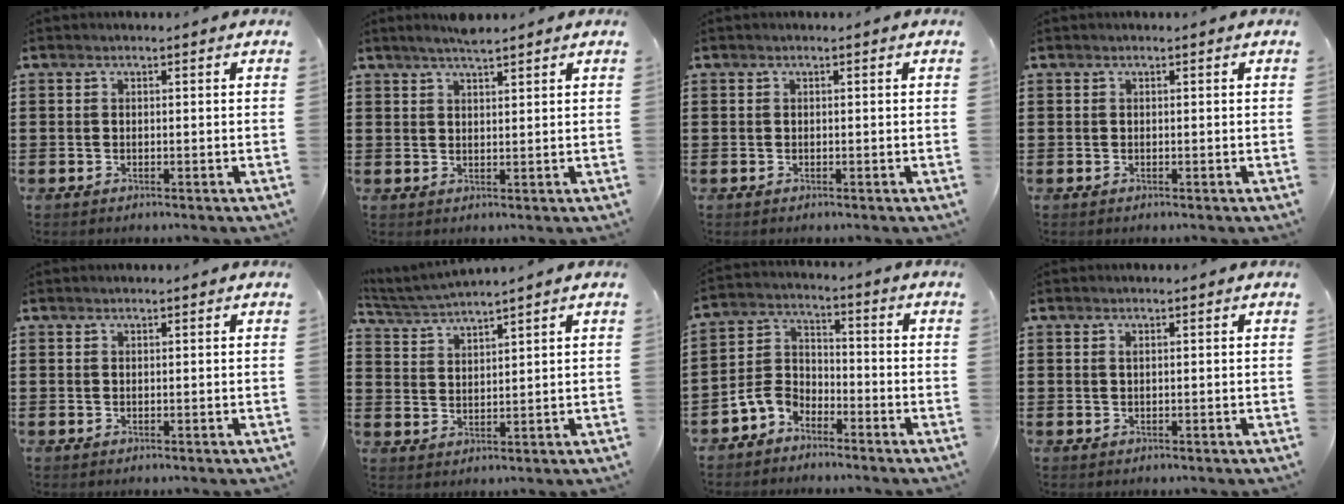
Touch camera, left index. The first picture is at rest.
{"total": 2.6, "force": [2.3, 0.0, 1.2], "torque": [-0.026, 0.003, 0.042]}
{"total": 0.0}
{"total": 0.0}
{"total": 0.0}
{"total": 3.3, "force": [3.2, -0.6, 0.6], "torque": [-0.025, -0.016, 0.057]}
{"total": 5.4, "force": [-4.2, 3.1, 1.3], "torque": [-0.050, 0.005, -0.089]}
{"total": 0.5, "force": [0.3, 0.0, 0.4], "torque": [-0.008, -0.001, 0.006]}